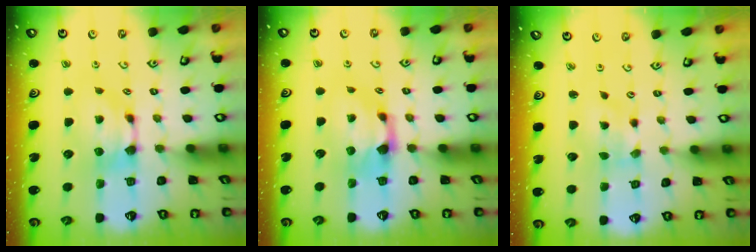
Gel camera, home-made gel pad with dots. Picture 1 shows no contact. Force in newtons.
{"total": 1.6, "press": 0.9, "slide": 1.3}
{"total": 2.7, "press": 2.5, "slide": 0.9}